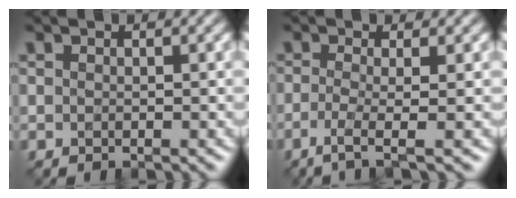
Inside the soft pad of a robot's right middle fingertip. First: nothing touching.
{"total": 3.2, "force": [-1.1, 0.7, 2.9], "torque": [-0.051, -0.008, -0.032]}